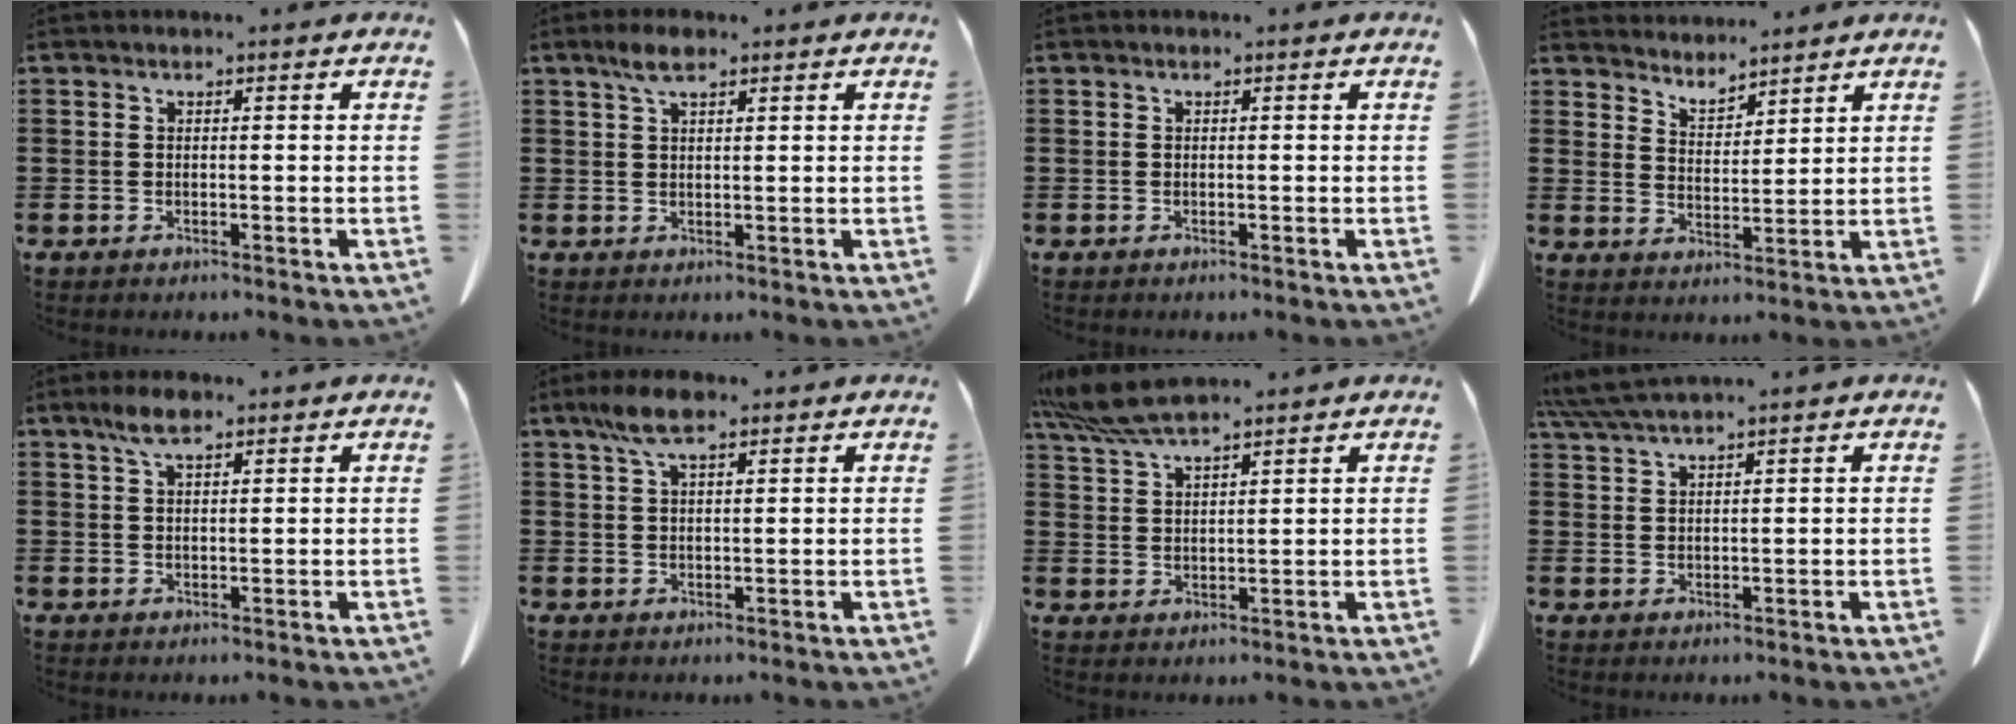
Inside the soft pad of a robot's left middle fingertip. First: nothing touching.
{"total": 3.5, "force": [2.1, 1.1, 2.6], "torque": [-0.056, 0.005, 0.036]}
{"total": 0.0}
{"total": 3.9, "force": [3.8, 0.5, -0.8], "torque": [0.000, -0.022, 0.069]}
{"total": 4.3, "force": [2.6, 1.3, 3.2], "torque": [-0.068, 0.006, 0.046]}
{"total": 6.1, "force": [3.4, 1.7, 4.7], "torque": [-0.099, 0.007, 0.062]}
{"total": 6.8, "force": [5.8, 1.1, 3.5], "torque": [-0.084, -0.009, 0.109]}
{"total": 3.9, "force": [3.5, 0.0, 1.9], "torque": [-0.046, -0.006, 0.066]}